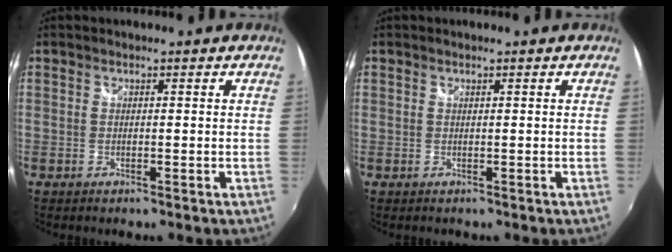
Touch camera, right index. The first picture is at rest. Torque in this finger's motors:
{"motor_torque": [-1.90, -0.07, -0.58, -0.21]}